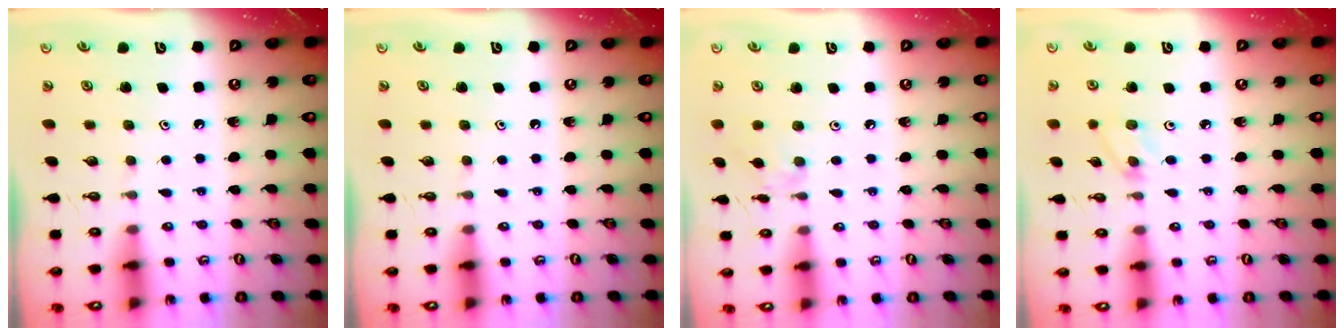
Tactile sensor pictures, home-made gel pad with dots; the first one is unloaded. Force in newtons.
{"total": 0.0}
{"total": 3.0, "press": 3.0, "slide": 0.6}
{"total": 3.1, "press": 3.1, "slide": 0.4}